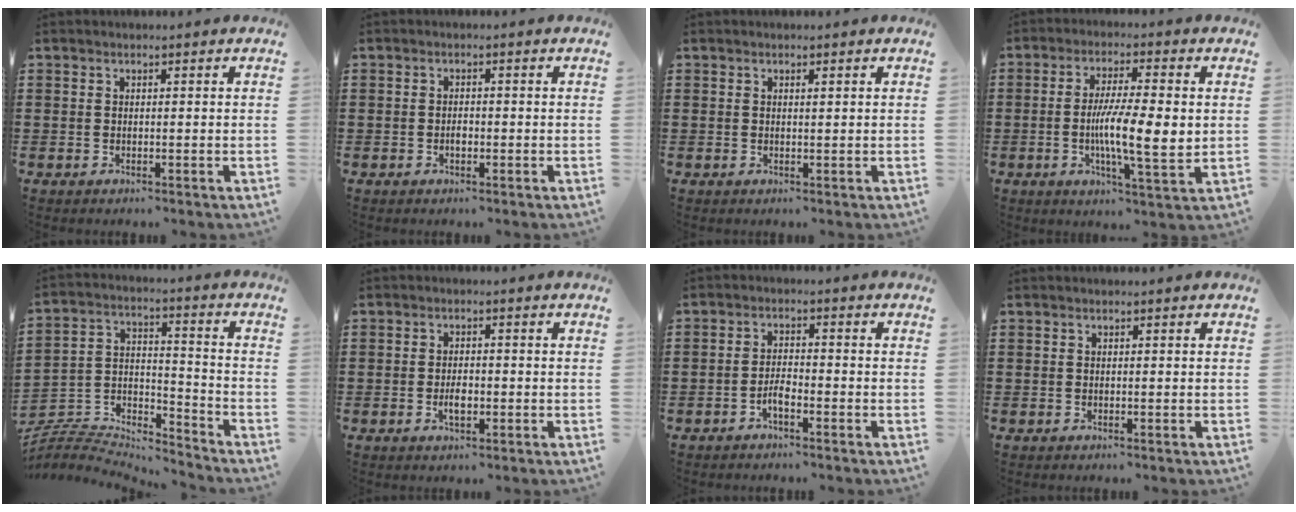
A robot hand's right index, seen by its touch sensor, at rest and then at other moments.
{"total": 1.2, "force": [-0.4, 0.6, 1.0], "torque": [-0.019, -0.001, -0.007]}
{"total": 0.5, "force": [0.3, 0.1, 0.4], "torque": [-0.008, 0.001, 0.006]}
{"total": 9.5, "force": [-0.4, 1.9, 9.3], "torque": [-0.154, -0.002, -0.007]}
{"total": 6.2, "force": [-6.0, 1.0, 0.9], "torque": [-0.031, -0.006, -0.125]}
{"total": 2.5, "force": [-0.7, 1.1, 2.2], "torque": [-0.040, 0.001, -0.012]}
{"total": 2.6, "force": [-1.6, 0.6, 1.9], "torque": [-0.041, 0.002, -0.031]}
{"total": 0.0}